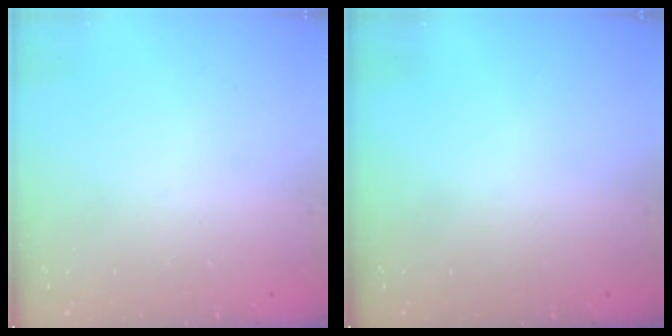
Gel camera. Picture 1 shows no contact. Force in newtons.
{"total": 0.0}